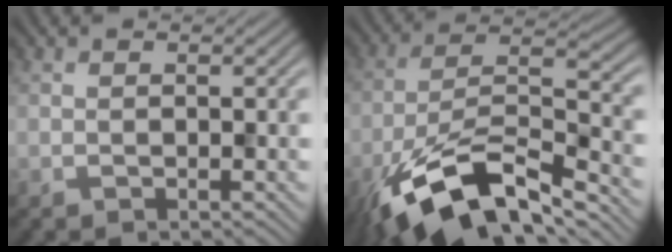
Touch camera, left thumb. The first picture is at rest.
{"total": 14.6, "force": [-9.4, 5.0, 10.1], "torque": [-0.199, -0.014, -0.179]}